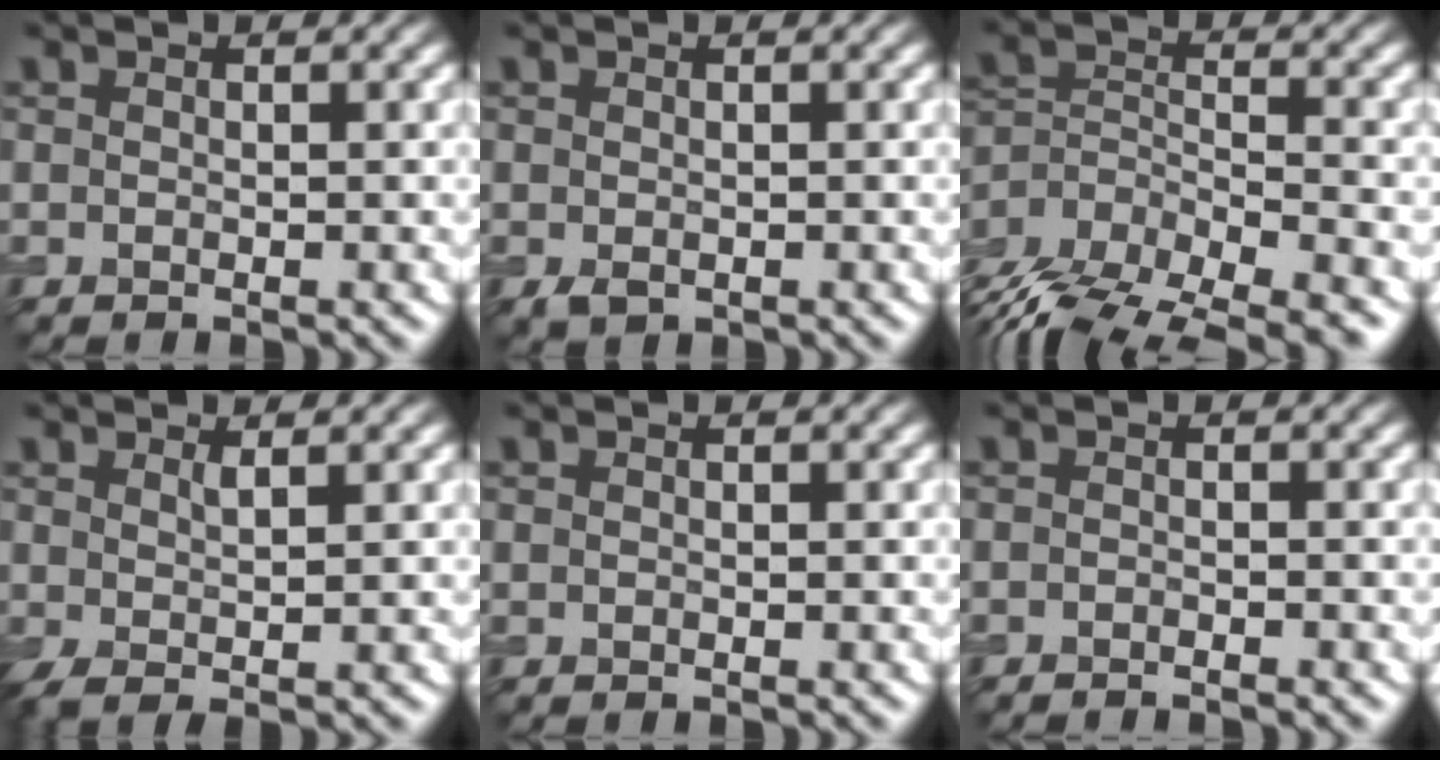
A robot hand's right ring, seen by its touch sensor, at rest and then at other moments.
{"total": 0.6, "force": [-0.2, 0.5, 0.4], "torque": [-0.015, -0.001, 0.000]}
{"total": 12.8, "force": [-10.6, 5.7, 4.2], "torque": [-0.093, 0.002, -0.133]}
{"total": 2.2, "force": [1.0, 0.5, 1.9], "torque": [-0.036, 0.005, 0.017]}
{"total": 0.0}
{"total": 1.2, "force": [-1.2, 0.0, 0.4], "torque": [-0.009, 0.000, -0.020]}